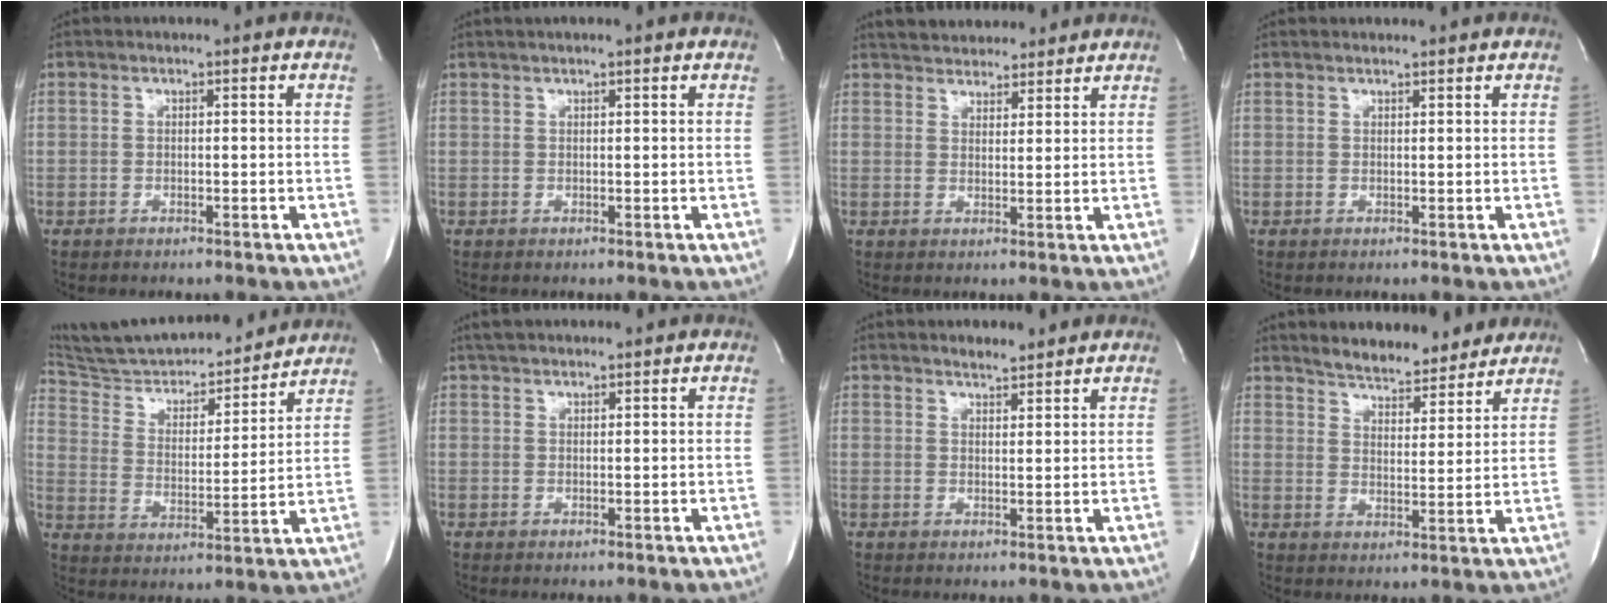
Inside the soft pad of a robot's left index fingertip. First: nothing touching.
{"total": 3.1, "force": [2.5, 0.1, 1.8], "torque": [-0.024, 0.026, 0.035]}
{"total": 10.5, "force": [9.5, 3.3, 2.8], "torque": [-0.032, 0.021, 0.135]}
{"total": 2.5, "force": [2.4, 0.2, 0.5], "torque": [-0.011, 0.013, 0.030]}
{"total": 21.6, "force": [19.9, 3.8, 7.5], "torque": [-0.129, 0.007, 0.307]}
{"total": 4.6, "force": [4.1, 0.7, 2.0], "torque": [-0.030, 0.032, 0.071]}
{"total": 3.3, "force": [3.1, 0.6, 0.9], "torque": [-0.016, 0.008, 0.047]}
{"total": 10.6, "force": [9.9, 2.5, 3.1], "torque": [-0.042, 0.003, 0.142]}